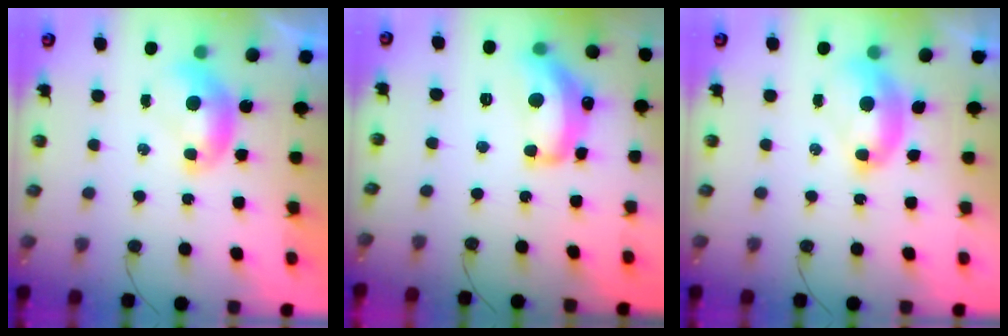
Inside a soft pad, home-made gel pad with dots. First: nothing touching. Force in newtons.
{"total": 9.7, "press": 9.7, "slide": 0.9}
{"total": 2.7, "press": 2.6, "slide": 0.6}